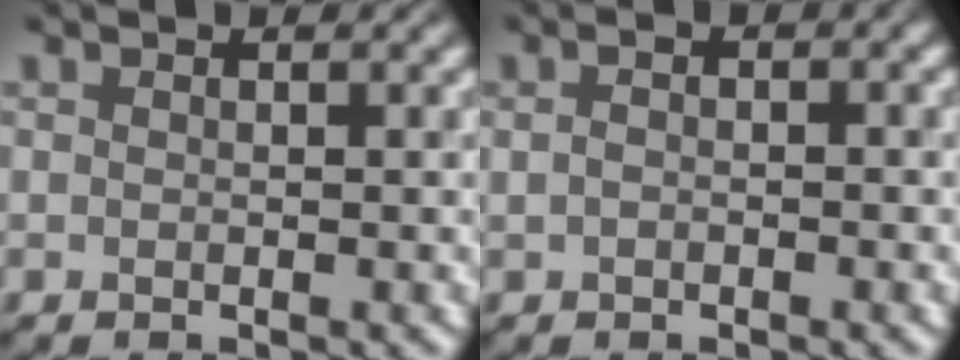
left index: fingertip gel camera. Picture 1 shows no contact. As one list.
[{"total": 1.4, "force": [0.1, 0.7, 1.1], "torque": [-0.020, 0.003, -0.006]}]